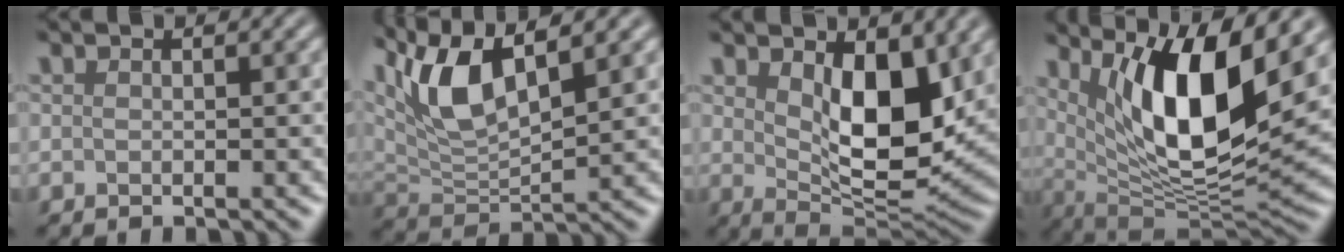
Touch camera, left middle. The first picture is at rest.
{"total": 7.5, "force": [4.0, 2.6, 5.8], "torque": [-0.125, 0.007, 0.073]}
{"total": 7.8, "force": [2.2, 3.8, 6.5], "torque": [-0.111, -0.017, 0.043]}
{"total": 11.0, "force": [4.3, 3.1, 9.6], "torque": [-0.154, -0.020, 0.085]}